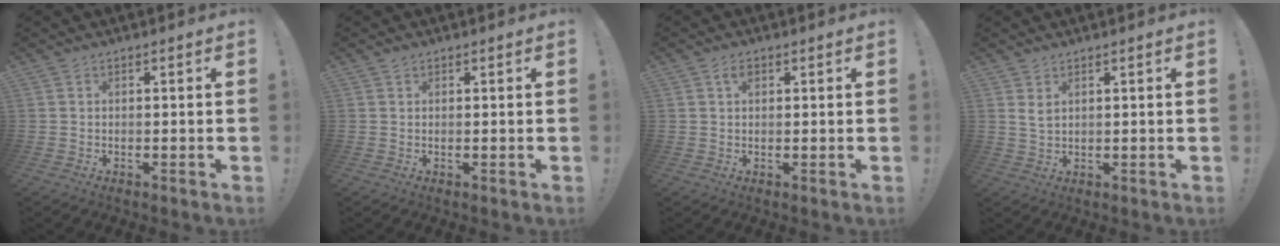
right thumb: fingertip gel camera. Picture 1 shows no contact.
{"total": 0.7, "force": [0.5, 0.4, 0.3], "torque": [0.003, -0.002, 0.007]}
{"total": 2.2, "force": [0.9, 1.3, 1.5], "torque": [-0.023, 0.002, 0.013]}
{"total": 3.0, "force": [1.6, 1.4, 2.2], "torque": [-0.030, -0.008, 0.028]}